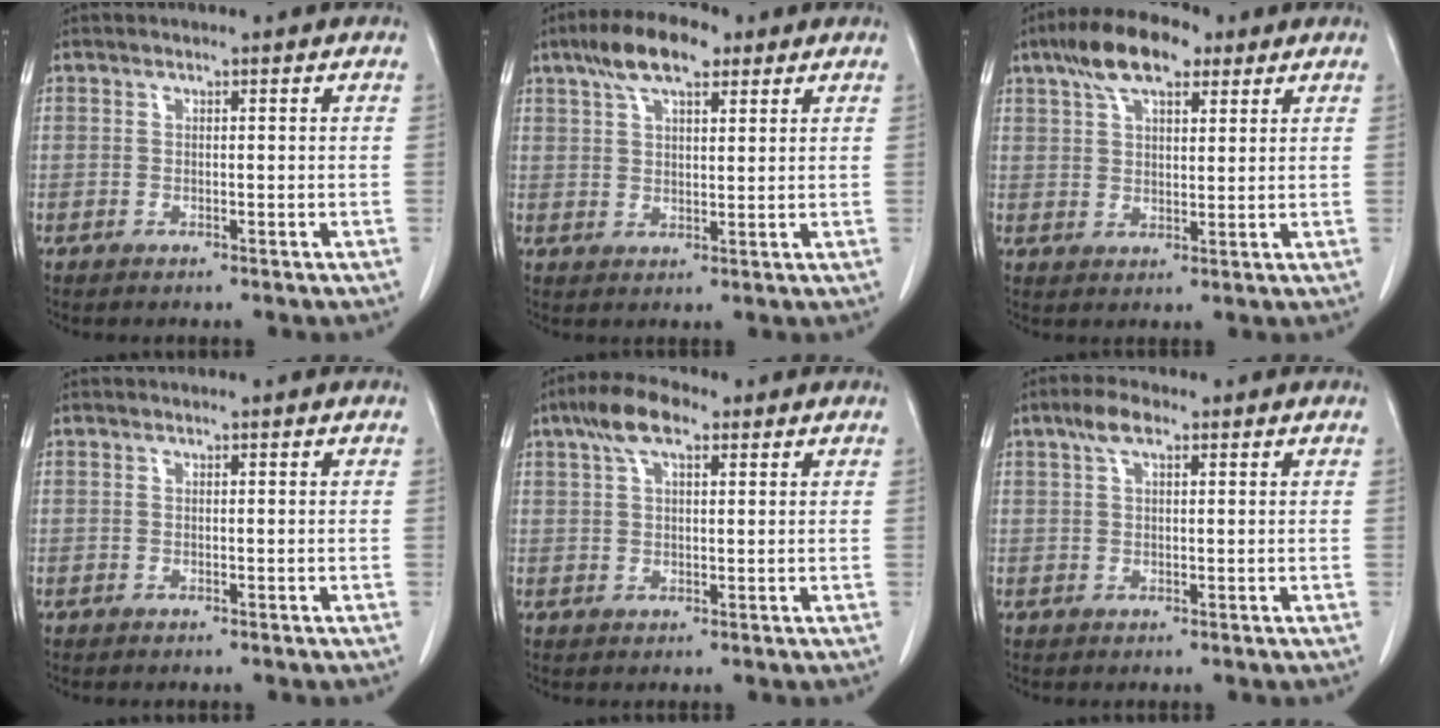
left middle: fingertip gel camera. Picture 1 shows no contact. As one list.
[{"total": 8.3, "force": [5.2, 2.8, 5.8], "torque": [-0.112, 0.019, 0.090]}, {"total": 9.7, "force": [5.9, 3.7, 6.7], "torque": [-0.125, 0.025, 0.102]}, {"total": 0.0}, {"total": 6.5, "force": [3.6, 2.4, 4.8], "torque": [-0.099, 0.024, 0.063]}, {"total": 3.5, "force": [1.9, 1.3, 2.6], "torque": [-0.056, 0.014, 0.038]}]